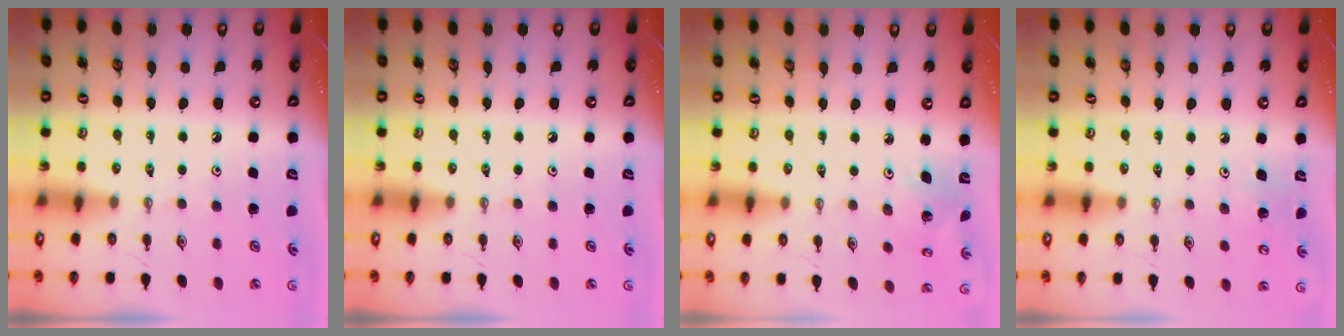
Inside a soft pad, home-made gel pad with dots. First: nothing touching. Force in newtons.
{"total": 0.0}
{"total": 3.2, "press": 3.2, "slide": 0.2}
{"total": 5.1, "press": 4.7, "slide": 2.0}